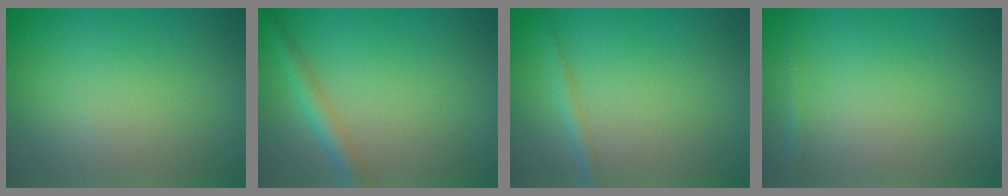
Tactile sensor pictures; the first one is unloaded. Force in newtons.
{"total": 2.8, "press": 2.8, "slide": 0.2}
{"total": 1.6, "press": 1.5, "slide": 0.2}
{"total": 1.3, "press": 1.3, "slide": 0.1}